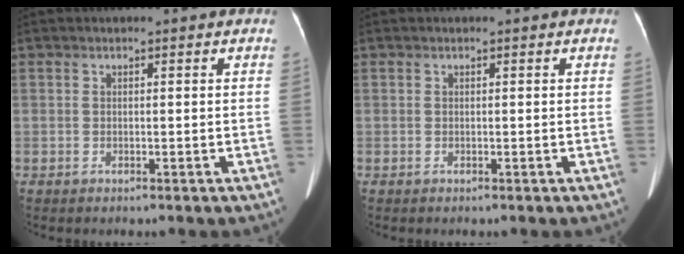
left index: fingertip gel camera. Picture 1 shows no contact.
{"total": 0.0}